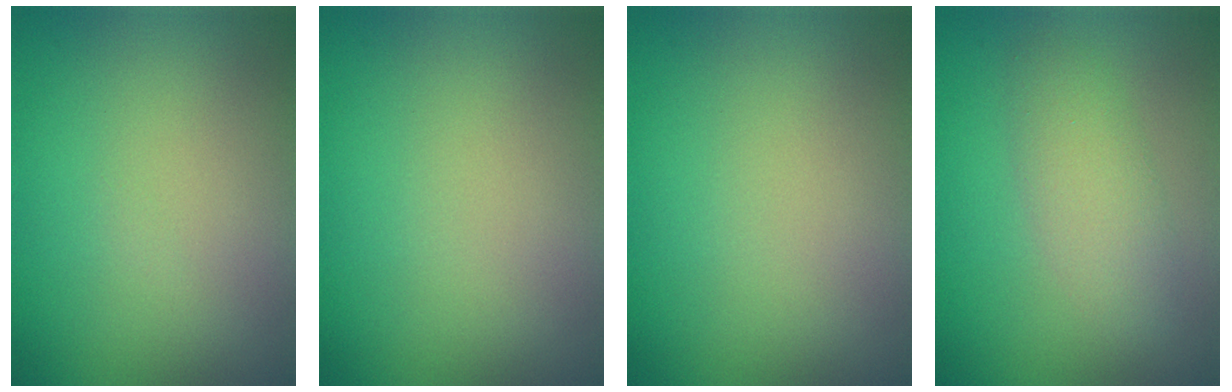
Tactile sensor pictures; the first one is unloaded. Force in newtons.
{"total": 0.0}
{"total": 0.0}
{"total": 2.8, "press": 2.8, "slide": 0.0}